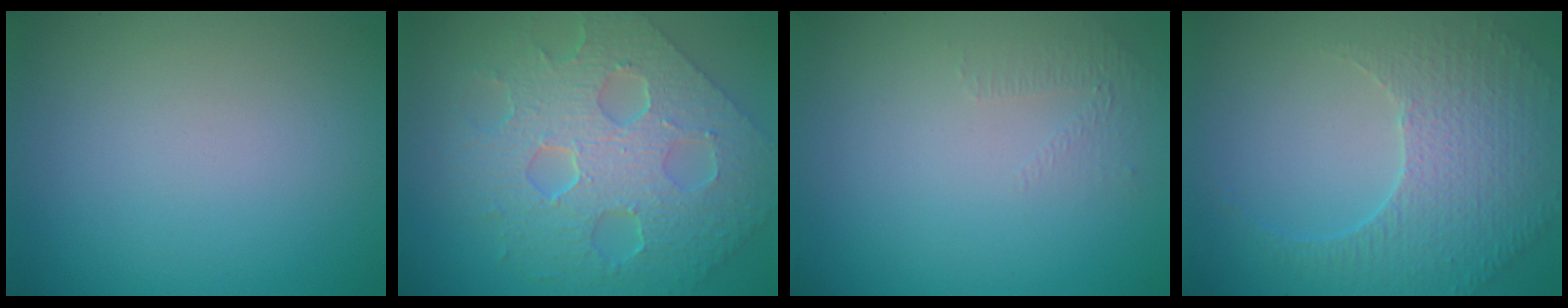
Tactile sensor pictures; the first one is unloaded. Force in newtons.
{"total": 8.7, "press": 6.4, "slide": 5.9}
{"total": 0.9, "press": 0.4, "slide": 0.8}
{"total": 5.3, "press": 3.7, "slide": 3.8}